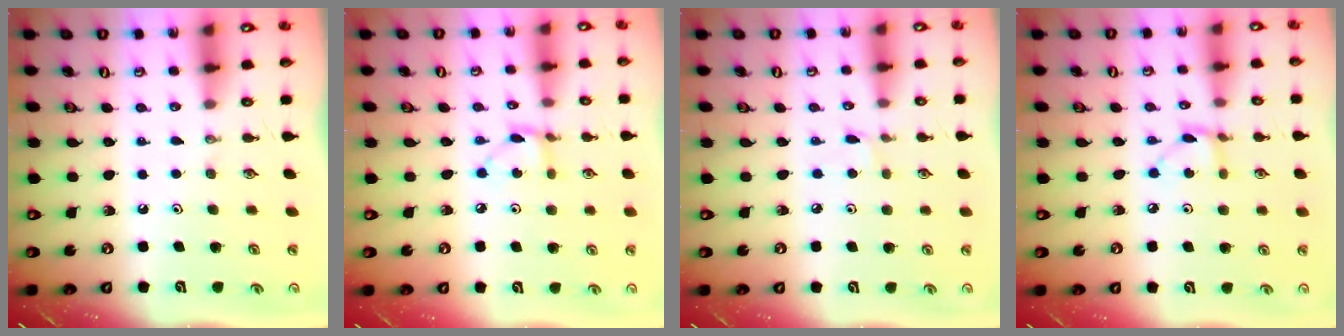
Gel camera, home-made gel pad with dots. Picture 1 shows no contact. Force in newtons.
{"total": 3.6, "press": 3.6, "slide": 0.3}
{"total": 2.3, "press": 2.3, "slide": 0.3}
{"total": 3.6, "press": 3.6, "slide": 0.3}